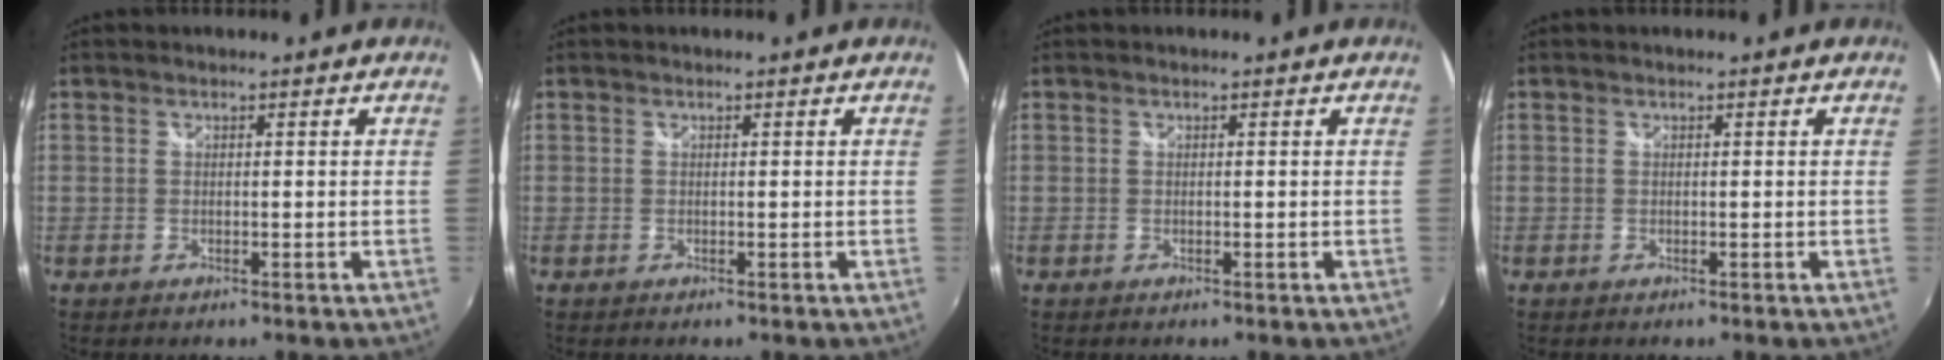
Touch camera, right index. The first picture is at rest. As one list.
[{"total": 0.0}, {"total": 0.0}, {"total": 0.0}]